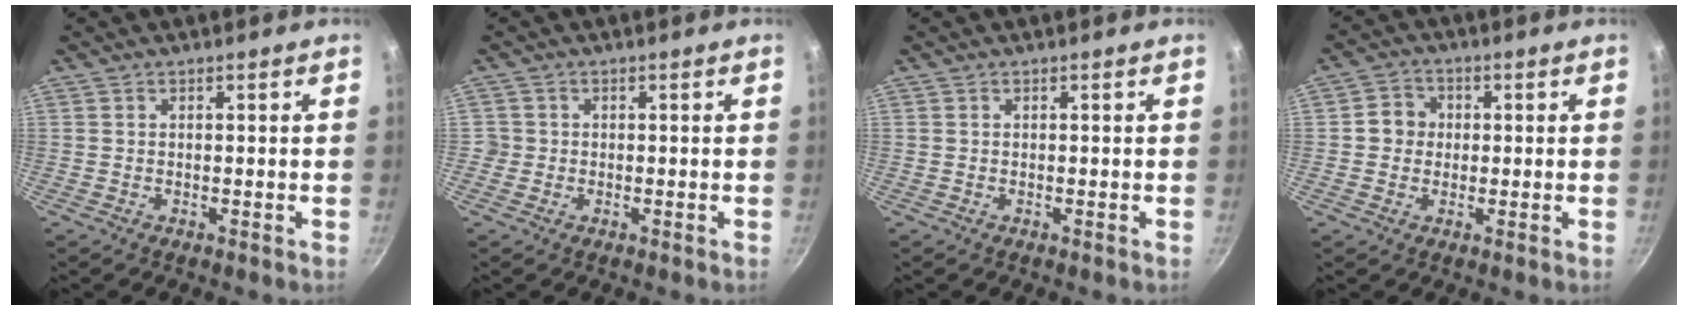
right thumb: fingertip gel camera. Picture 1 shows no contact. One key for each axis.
{"total": 1.7, "fx": -0.2, "fy": 1.7, "fz": 0.0, "tx": 0.011, "ty": 0.007, "tz": -0.005}
{"total": 0.0}
{"total": 4.8, "fx": 0.2, "fy": 4.5, "fz": 1.9, "tx": -0.011, "ty": 0.010, "tz": -0.003}